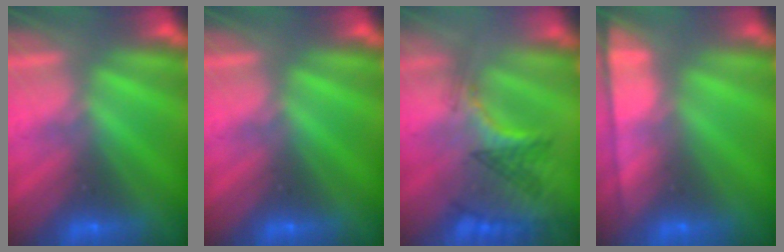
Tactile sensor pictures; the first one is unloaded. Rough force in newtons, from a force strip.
{"total": 0.0}
{"total": 3.3}
{"total": 8.2}